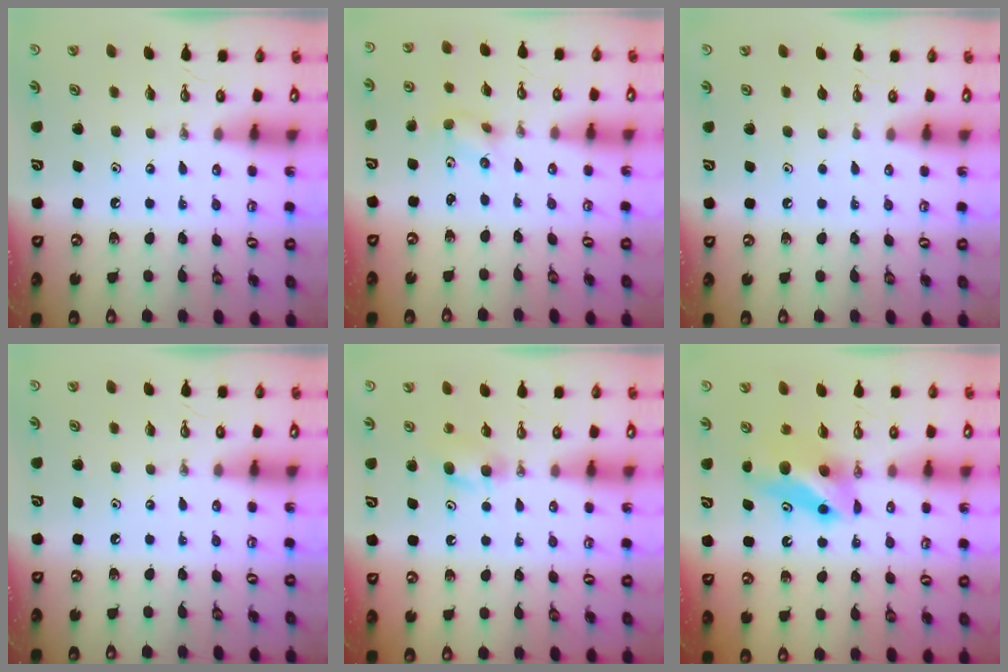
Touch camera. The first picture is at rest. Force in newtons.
{"total": 2.5, "press": 2.2, "slide": 1.2}
{"total": 0.5, "press": 0.0, "slide": 0.5}
{"total": 0.0}
{"total": 3.9, "press": 3.8, "slide": 0.6}
{"total": 7.1, "press": 7.0, "slide": 1.5}